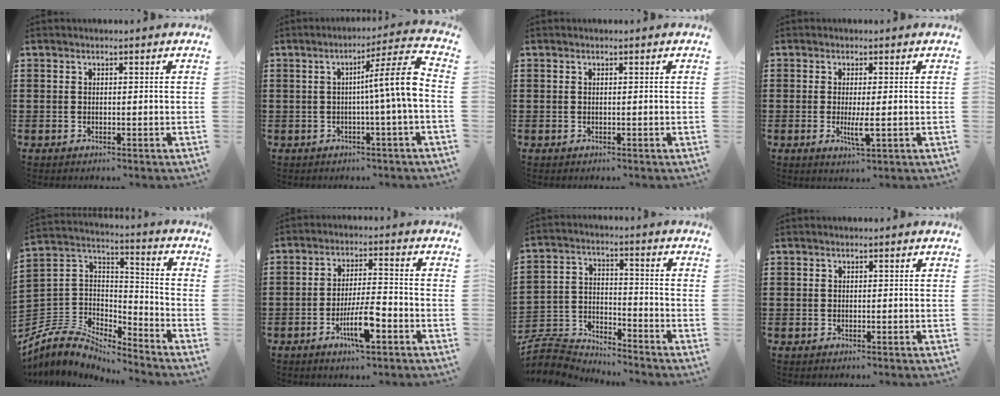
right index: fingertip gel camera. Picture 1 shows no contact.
{"total": 9.6, "force": [-0.4, 0.2, 9.6], "torque": [-0.146, -0.014, -0.015]}
{"total": 0.0}
{"total": 3.5, "force": [-0.6, 0.4, 3.4], "torque": [-0.065, -0.008, -0.013]}
{"total": 6.3, "force": [-5.4, 2.9, 1.6], "torque": [-0.061, -0.006, -0.115]}
{"total": 7.7, "force": [-3.4, 1.8, 6.7], "torque": [-0.131, -0.005, -0.064]}
{"total": 5.8, "force": [-5.6, 1.3, 0.6], "torque": [-0.030, 0.000, -0.119]}
{"total": 0.0}